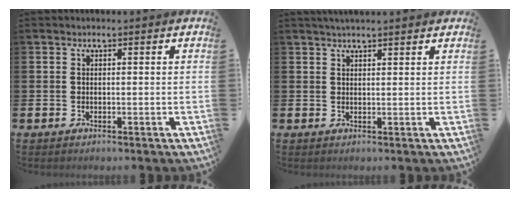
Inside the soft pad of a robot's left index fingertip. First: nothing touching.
{"total": 2.0, "force": [1.9, 0.2, 0.7], "torque": [-0.012, -0.002, 0.033]}